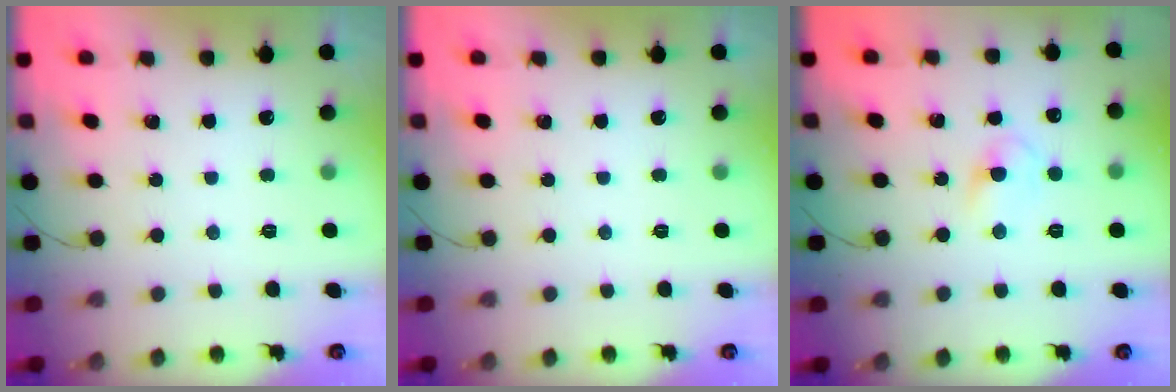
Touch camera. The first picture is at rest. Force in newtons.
{"total": 0.0}
{"total": 3.9, "press": 3.7, "slide": 1.3}